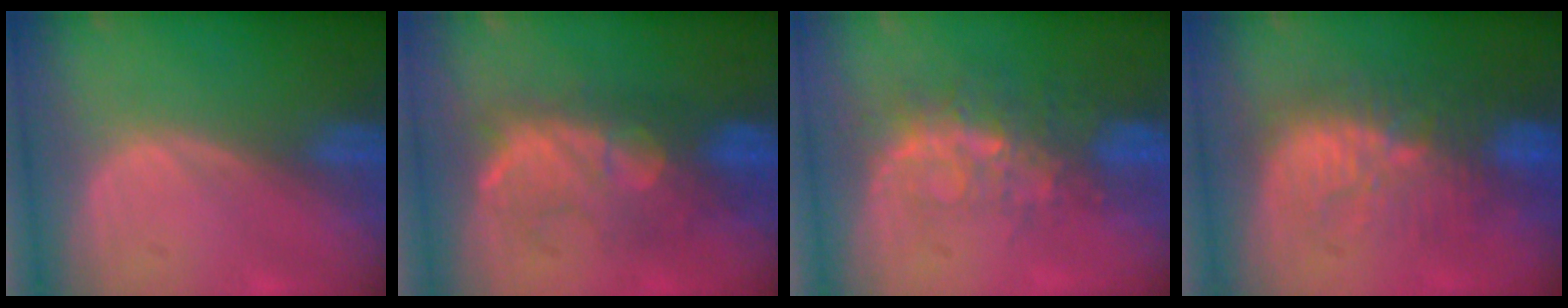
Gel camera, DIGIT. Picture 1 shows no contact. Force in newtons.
{"total": 8.3, "press": 8.3, "slide": 0.1}
{"total": 8.3, "press": 6.9, "slide": 4.7}
{"total": 9.5, "press": 9.1, "slide": 2.6}